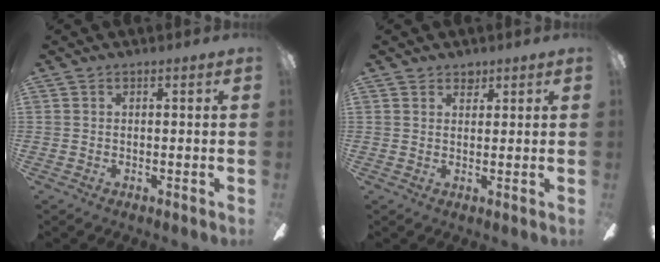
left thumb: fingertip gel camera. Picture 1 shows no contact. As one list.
[{"total": 2.4, "force": [1.9, 1.4, 0.3], "torque": [0.008, -0.007, 0.032]}]